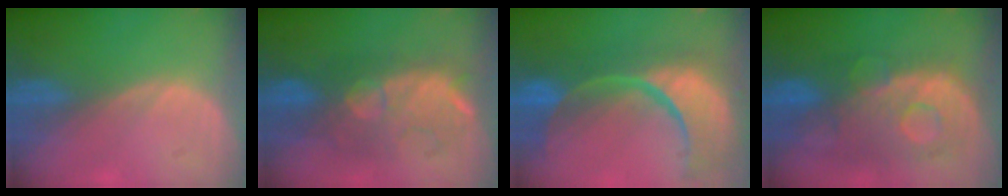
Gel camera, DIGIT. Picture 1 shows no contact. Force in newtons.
{"total": 9.0, "press": 9.0, "slide": 1.2}
{"total": 14.6, "press": 11.6, "slide": 8.9}
{"total": 11.2, "press": 9.7, "slide": 5.5}